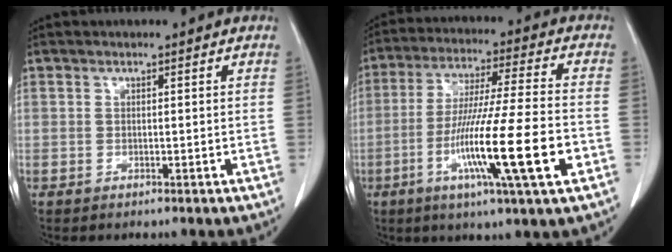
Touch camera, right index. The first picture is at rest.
{"total": 17.0, "force": [-5.6, -0.1, 16.1], "torque": [-0.291, -0.022, -0.097]}